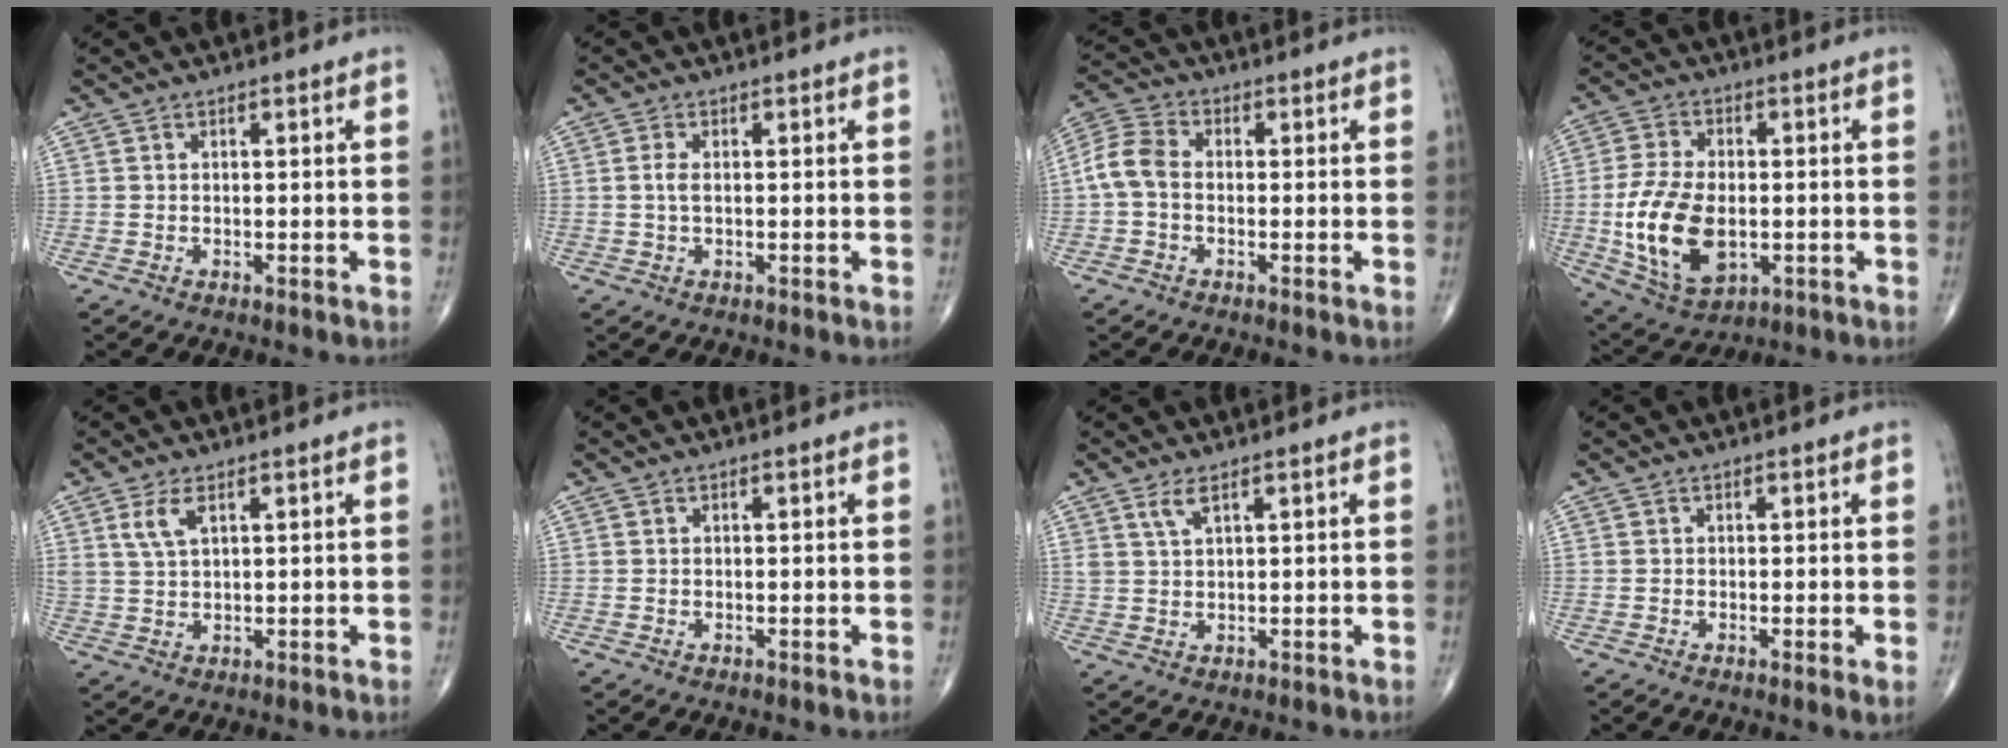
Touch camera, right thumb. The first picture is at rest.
{"total": 1.9, "force": [0.1, 0.8, 1.7], "torque": [-0.042, 0.003, 0.001]}
{"total": 6.4, "force": [-0.6, 4.3, 4.6], "torque": [-0.092, 0.017, -0.025]}
{"total": 15.0, "force": [-2.2, 8.7, 12.1], "torque": [-0.229, -0.005, -0.028]}
{"total": 4.2, "force": [2.0, 1.8, 3.2], "torque": [-0.067, -0.003, 0.047]}
{"total": 0.0}
{"total": 2.8, "force": [1.9, 0.7, 2.0], "torque": [-0.046, -0.008, 0.043]}
{"total": 1.4, "force": [-0.2, 0.1, 1.4], "torque": [-0.032, -0.006, -0.005]}